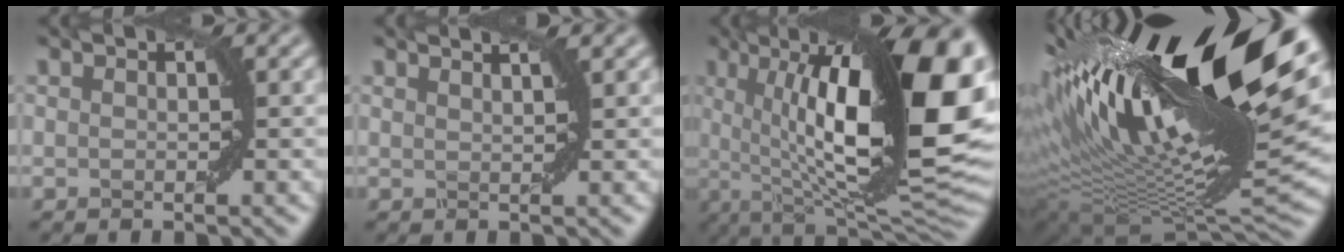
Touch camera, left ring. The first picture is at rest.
{"total": 2.5, "force": [2.0, 0.7, 1.4], "torque": [0.006, 0.004, 0.002]}
{"total": 18.8, "force": [3.4, 5.6, 17.6], "torque": [-0.239, 0.008, 0.061]}
{"total": 19.7, "force": [7.5, 6.5, 17.0], "torque": [-0.307, 0.014, 0.135]}